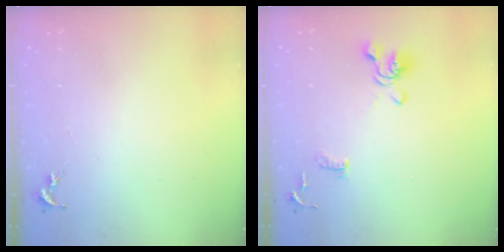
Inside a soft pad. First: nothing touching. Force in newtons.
{"total": 11.5, "press": 11.4, "slide": 1.6}